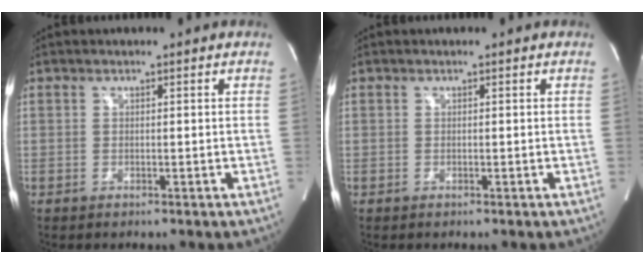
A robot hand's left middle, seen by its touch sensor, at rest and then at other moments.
{"total": 0.0}